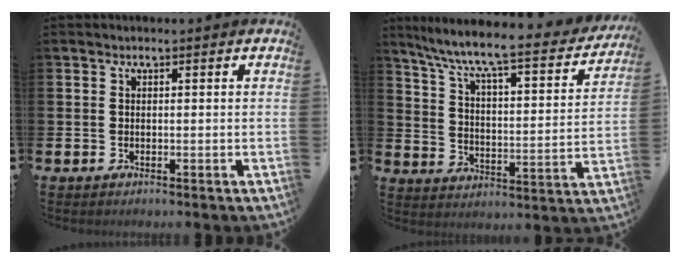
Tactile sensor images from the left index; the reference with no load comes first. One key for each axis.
{"total": 8.0, "fx": 6.9, "fy": 1.2, "fz": 3.9, "tx": -0.105, "ty": -0.053, "tz": 0.108}